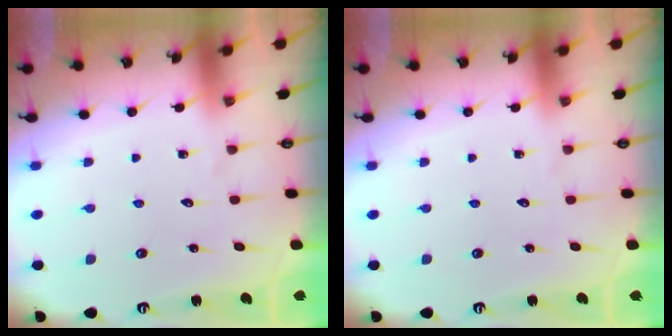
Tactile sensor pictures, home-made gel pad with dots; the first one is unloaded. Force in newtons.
{"total": 0.0}